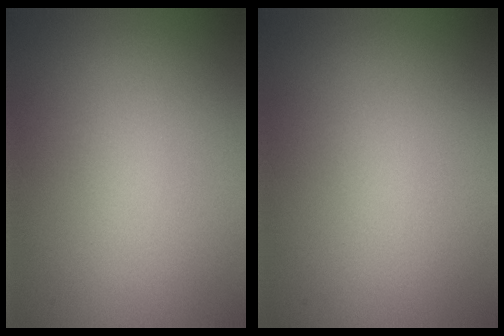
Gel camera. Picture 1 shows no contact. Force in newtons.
{"total": 0.0}